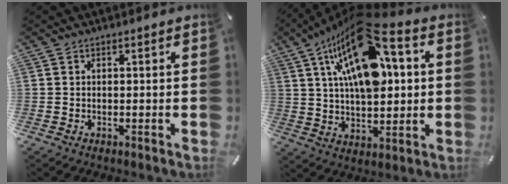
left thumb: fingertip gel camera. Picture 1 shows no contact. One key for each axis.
{"total": 23.5, "fx": 9.1, "fy": 11.9, "fz": 18.2, "tx": -0.325, "ty": -0.035, "tz": 0.142}